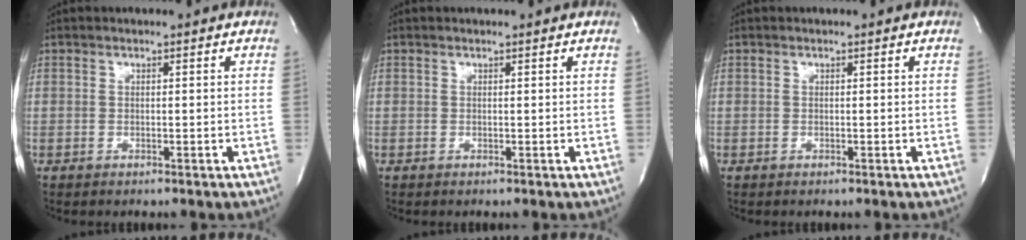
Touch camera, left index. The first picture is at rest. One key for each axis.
{"total": 1.3, "fx": 1.3, "fy": 0.0, "fz": 0.1, "tx": -0.010, "ty": 0.005, "tz": 0.013}
{"total": 0.0}